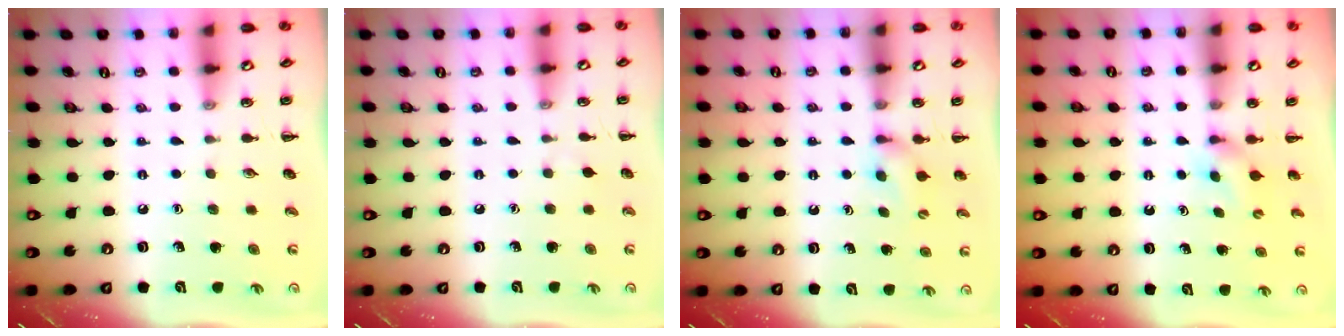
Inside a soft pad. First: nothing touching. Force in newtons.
{"total": 2.2, "press": 1.9, "slide": 0.9}
{"total": 6.6, "press": 6.3, "slide": 1.8}
{"total": 4.2, "press": 4.0, "slide": 1.0}